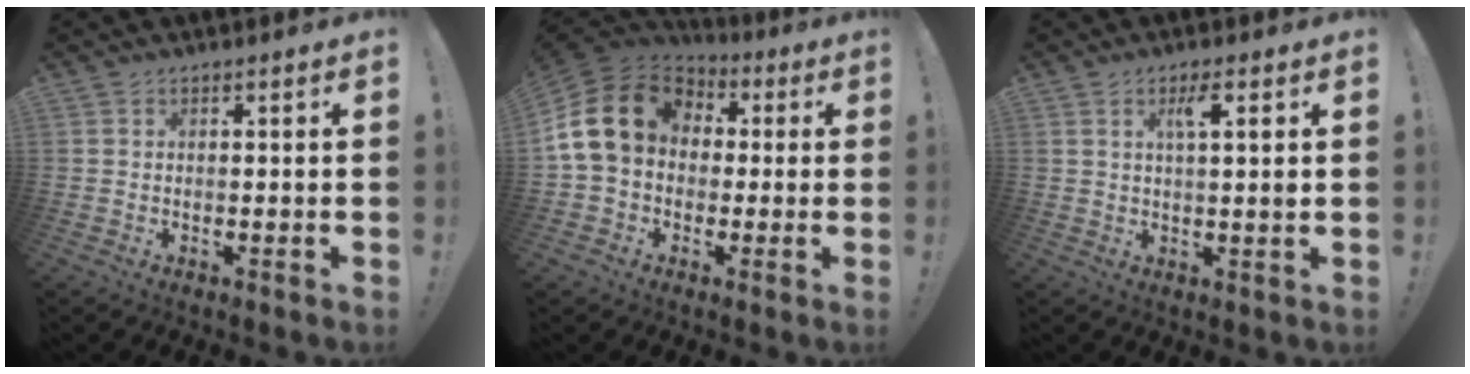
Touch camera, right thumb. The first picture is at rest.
{"total": 18.1, "force": [3.4, 13.5, 11.6], "torque": [-0.210, 0.005, 0.069]}
{"total": 4.9, "force": [1.9, 0.3, 4.5], "torque": [-0.073, -0.004, 0.024]}